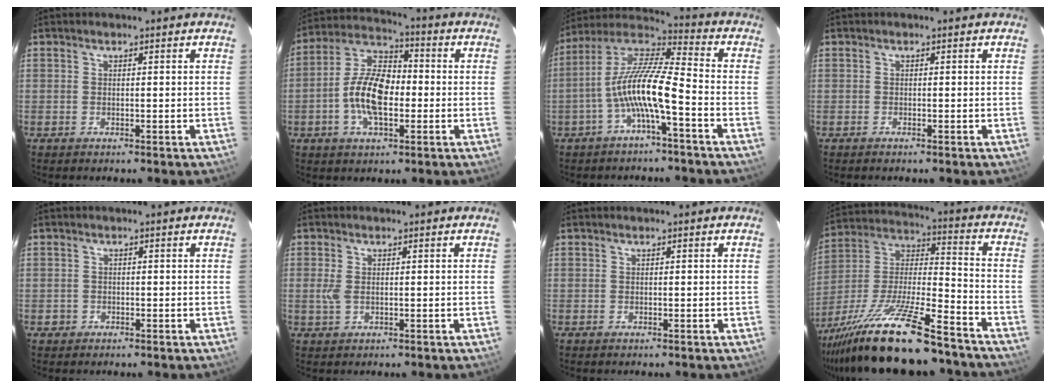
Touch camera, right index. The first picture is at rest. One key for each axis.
{"total": 12.3, "fx": -2.4, "fy": 6.1, "fz": 10.4, "tx": -0.212, "ty": 0.013, "tz": -0.049}
{"total": 11.7, "fx": -4.2, "fy": 1.5, "fz": 10.8, "tx": -0.219, "ty": 0.013, "tz": -0.083}
{"total": 0.0}
{"total": 1.6, "fx": -0.6, "fy": 1.5, "fz": 0.0, "tx": -0.005, "ty": 0.005, "tz": -0.007}
{"total": 2.4, "fx": 0.1, "fy": 1.3, "fz": 1.9, "tx": -0.042, "ty": -0.001, "tz": 0.003}
{"total": 0.0}
{"total": 25.2, "fx": -19.2, "fy": 4.3, "fz": 15.8, "tx": -0.298, "ty": -0.034, "tz": -0.318}